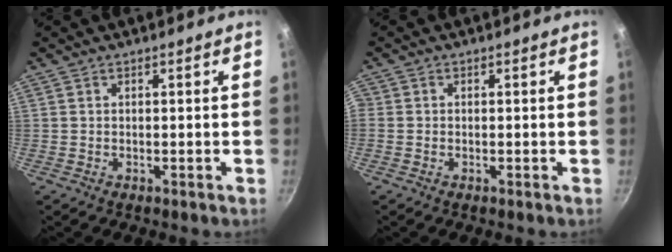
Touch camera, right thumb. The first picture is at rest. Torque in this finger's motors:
{"motor_torque": [-0.52, 0.86, 0.20, 0.05, 0.03]}